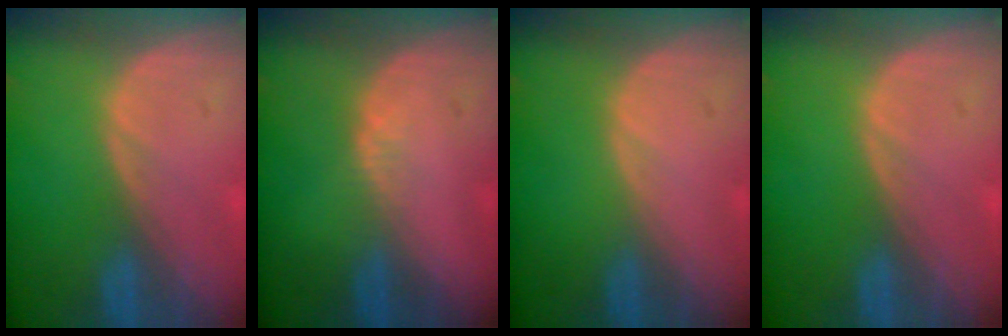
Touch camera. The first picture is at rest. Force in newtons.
{"total": 1.2, "press": 0.9, "slide": 0.8}
{"total": 0.0}
{"total": 0.0}